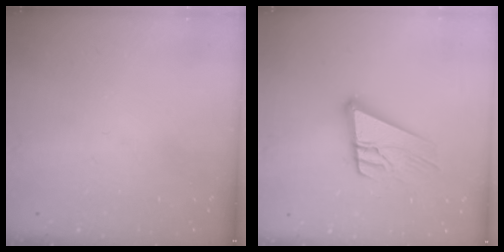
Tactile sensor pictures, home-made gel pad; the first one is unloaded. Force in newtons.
{"total": 14.1, "press": 13.9, "slide": 2.4}